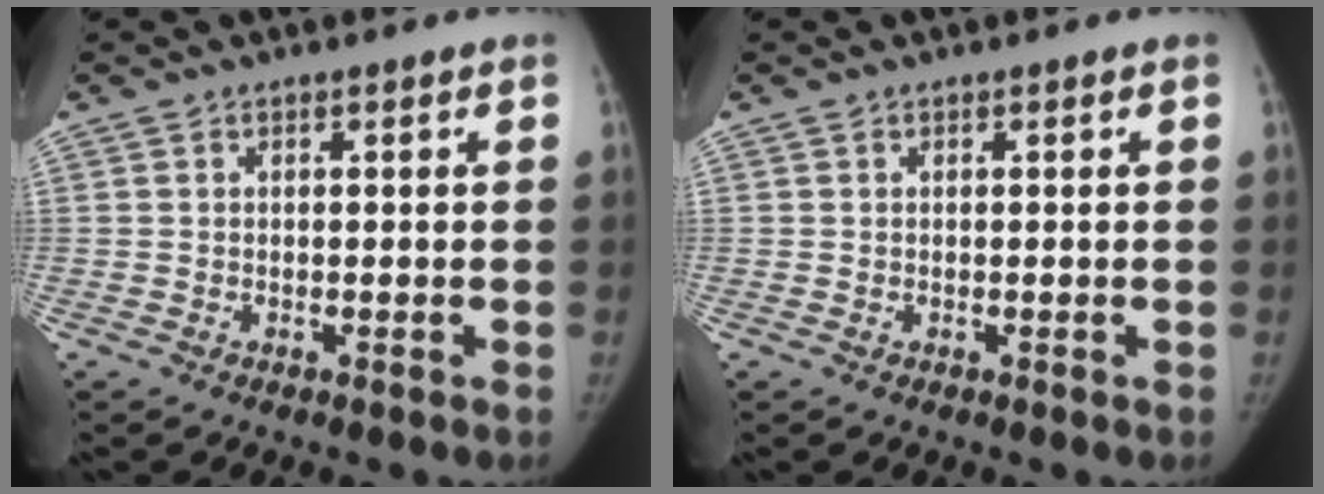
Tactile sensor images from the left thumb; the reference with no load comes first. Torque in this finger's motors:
{"motor_torque": [0.30, -0.20, -0.30, 0.18, 0.04]}